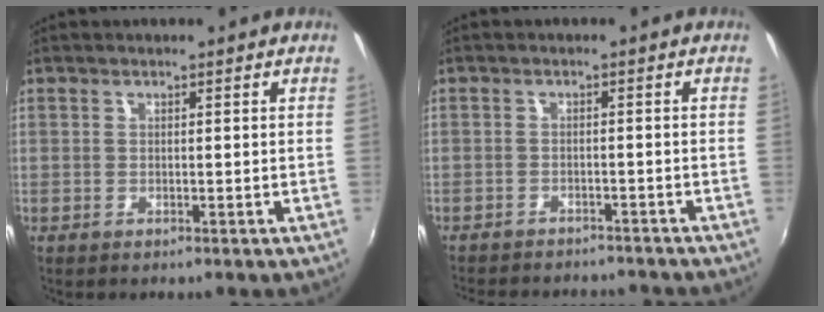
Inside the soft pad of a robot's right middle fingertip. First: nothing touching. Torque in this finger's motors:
{"motor_torque": [0.98, -1.16, 0.10, 0.05]}